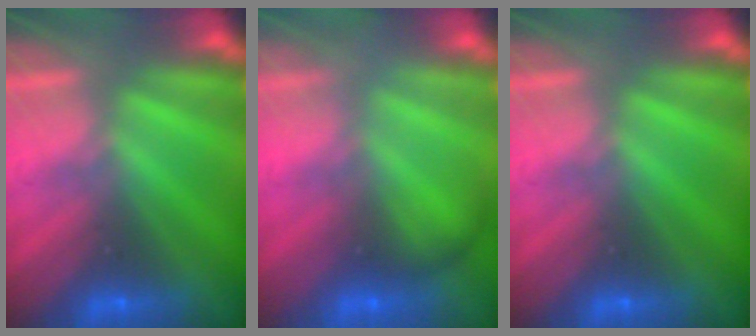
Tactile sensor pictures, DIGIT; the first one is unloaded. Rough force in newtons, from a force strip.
{"total": 1.8}
{"total": 0.0}